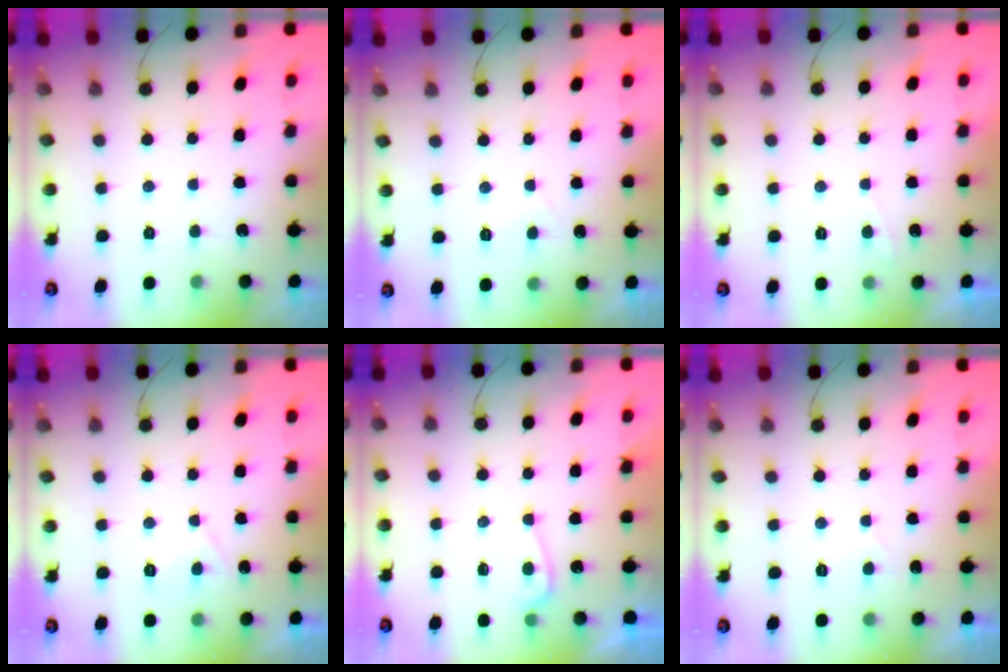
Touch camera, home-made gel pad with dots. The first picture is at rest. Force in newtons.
{"total": 1.1, "press": 0.9, "slide": 0.6}
{"total": 0.0}
{"total": 3.1, "press": 3.0, "slide": 0.7}
{"total": 4.3, "press": 4.2, "slide": 0.5}
{"total": 0.9, "press": 0.7, "slide": 0.6}